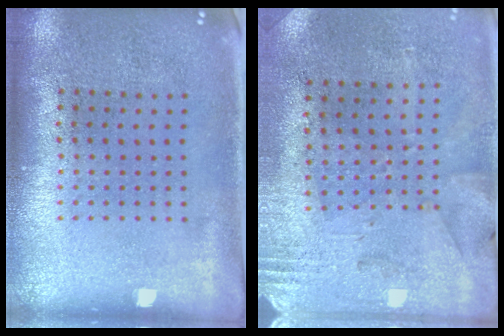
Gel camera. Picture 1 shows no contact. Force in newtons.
{"total": 2.7, "press": 2.3, "slide": 1.5}